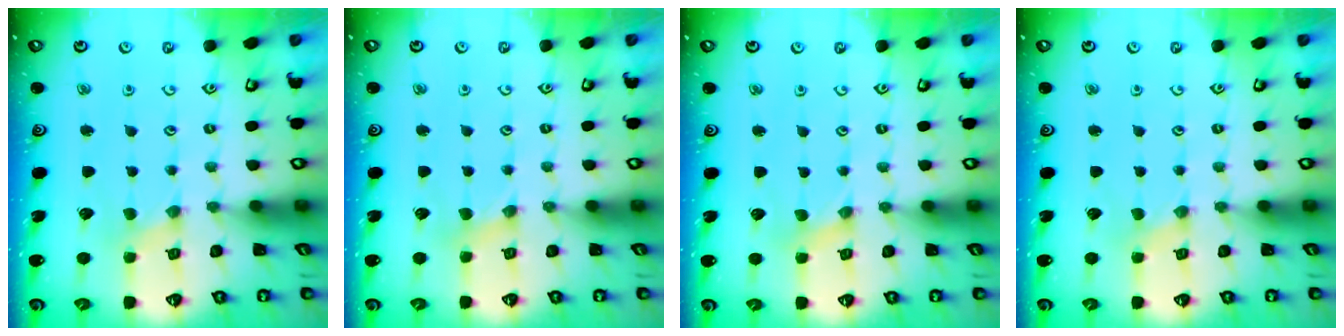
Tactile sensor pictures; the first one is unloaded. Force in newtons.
{"total": 2.1, "press": 2.0, "slide": 0.3}
{"total": 0.0}
{"total": 0.0}